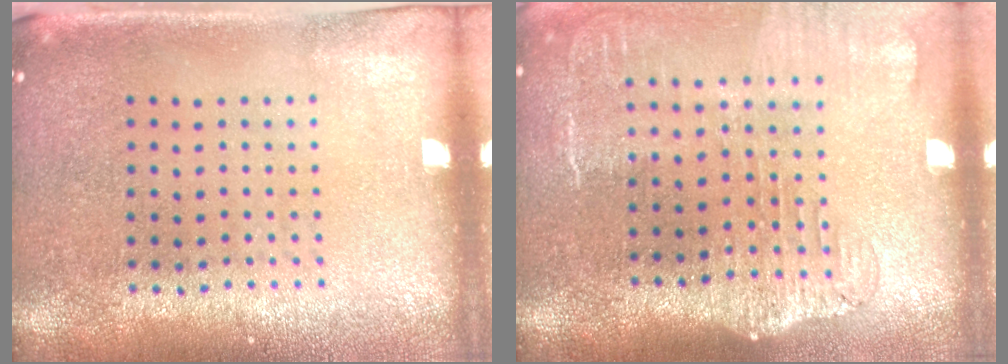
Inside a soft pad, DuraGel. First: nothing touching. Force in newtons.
{"total": 2.1, "press": 1.7, "slide": 1.2}